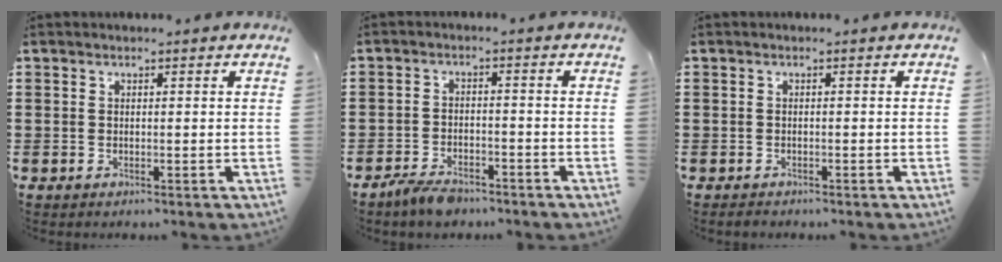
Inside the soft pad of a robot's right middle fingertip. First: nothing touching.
{"total": 3.4, "force": [-2.8, 1.0, 1.5], "torque": [-0.039, 0.004, -0.059]}
{"total": 0.7, "force": [-0.7, 0.2, 0.0], "torque": [-0.003, -0.002, -0.015]}